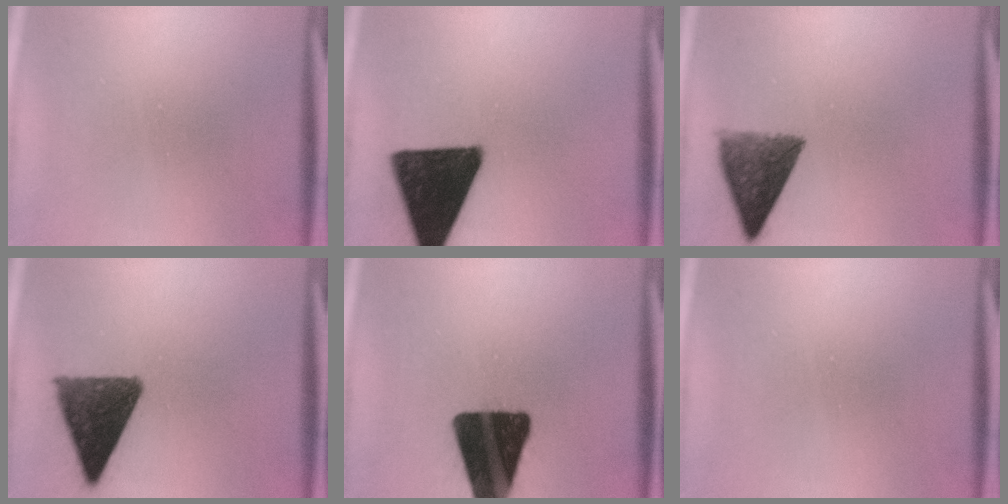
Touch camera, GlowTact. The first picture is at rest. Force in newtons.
{"total": 18.4}
{"total": 9.0}
{"total": 12.3}
{"total": 19.3}
{"total": 0.0}